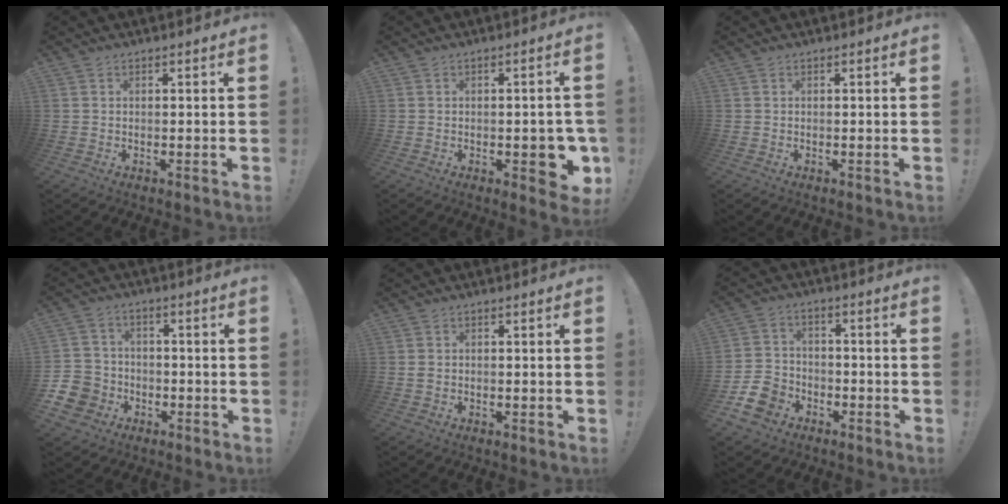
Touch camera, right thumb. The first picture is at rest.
{"total": 7.5, "force": [-2.2, 3.5, 6.3], "torque": [-0.069, 0.007, -0.028]}
{"total": 0.0}
{"total": 8.9, "force": [-4.1, 7.5, 2.6], "torque": [-0.057, 0.032, -0.073]}
{"total": 1.0, "force": [-0.3, 0.7, 0.7], "torque": [-0.017, 0.007, -0.004]}
{"total": 10.2, "force": [-6.1, 7.3, 3.8], "torque": [-0.070, 0.038, -0.111]}